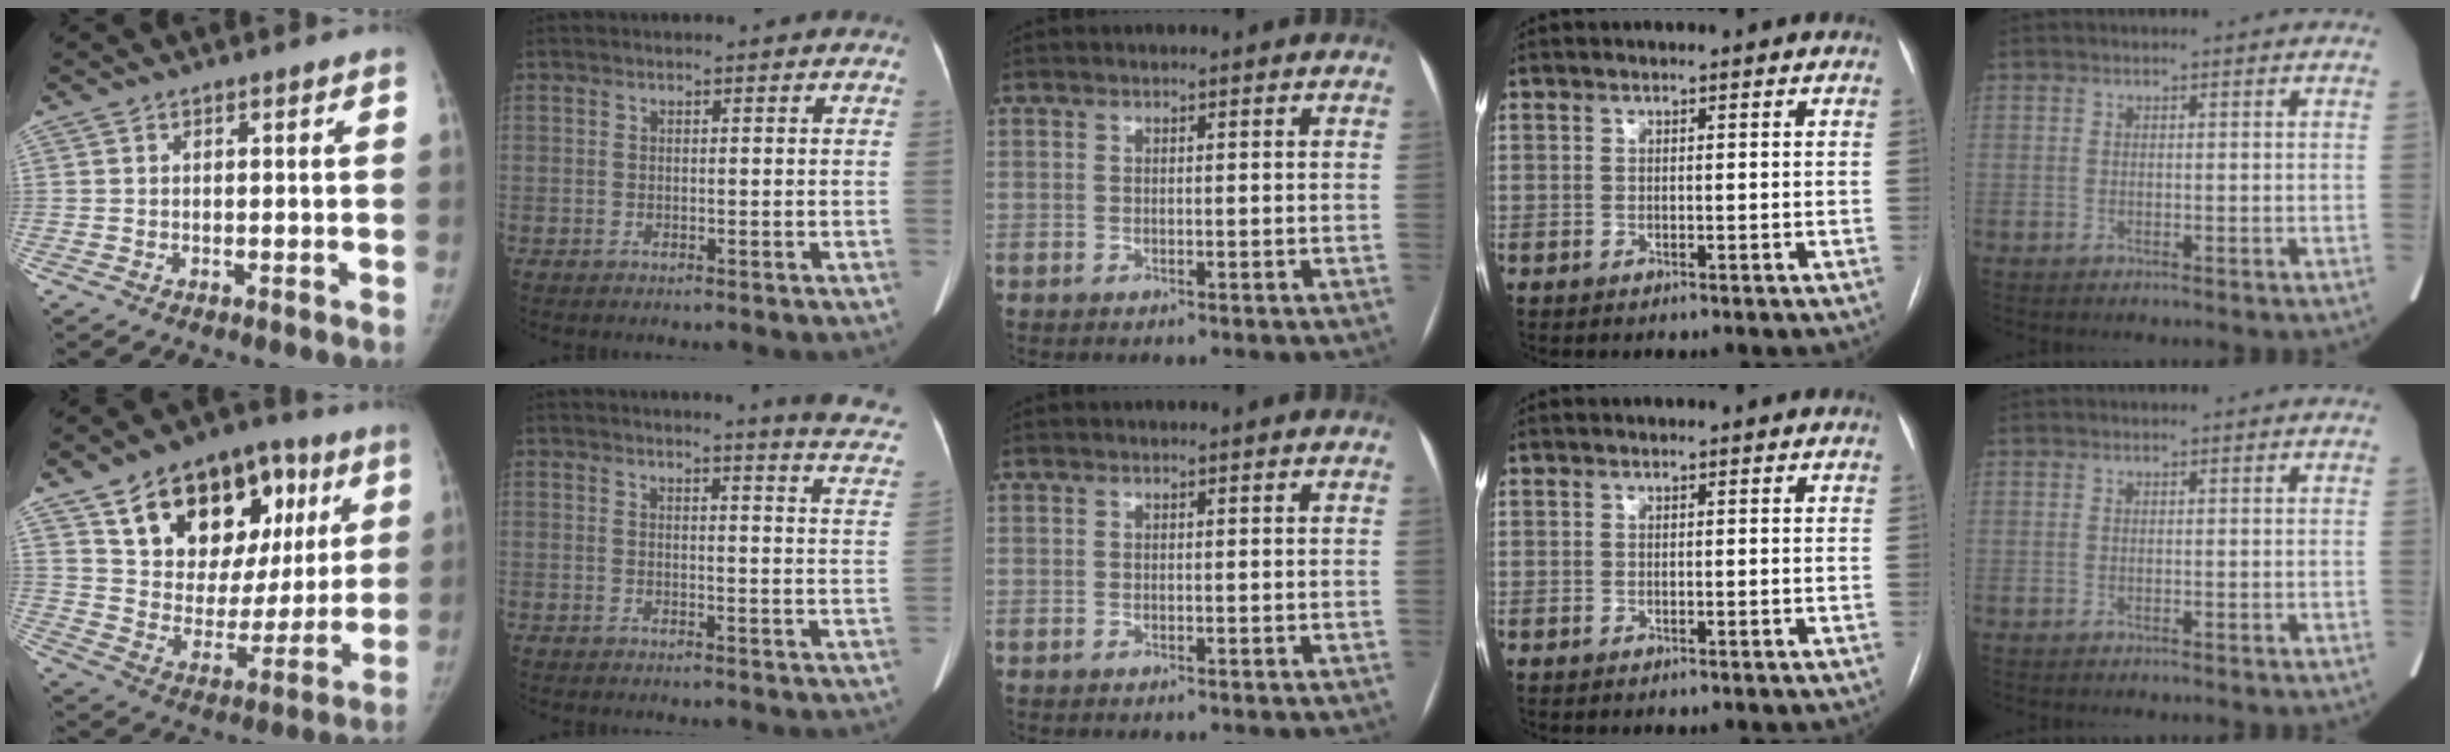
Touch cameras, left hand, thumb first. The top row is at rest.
{"thumb": {"total": 24.5, "force": [10.6, 15.6, 15.7], "torque": [-0.182, -0.004, 0.174]}, "index": {"total": 9.5, "force": [8.8, -0.5, 3.6], "torque": [-0.026, -0.061, 0.073]}}